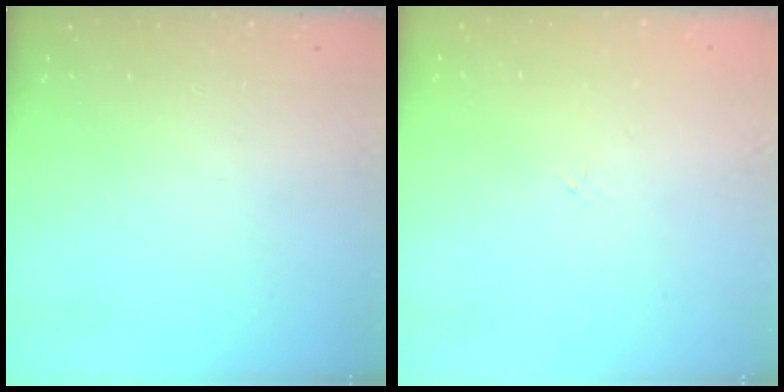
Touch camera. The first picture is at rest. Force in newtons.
{"total": 0.7, "press": 0.5, "slide": 0.4}